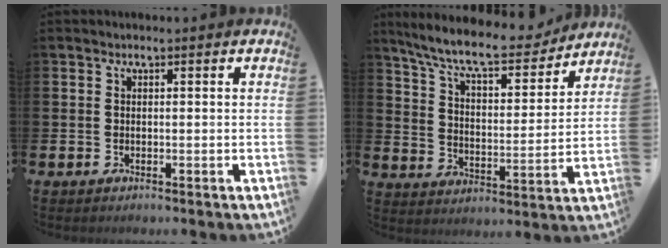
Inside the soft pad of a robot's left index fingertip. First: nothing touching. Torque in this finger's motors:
{"motor_torque": [1.04, -1.09, 0.53, 0.21]}